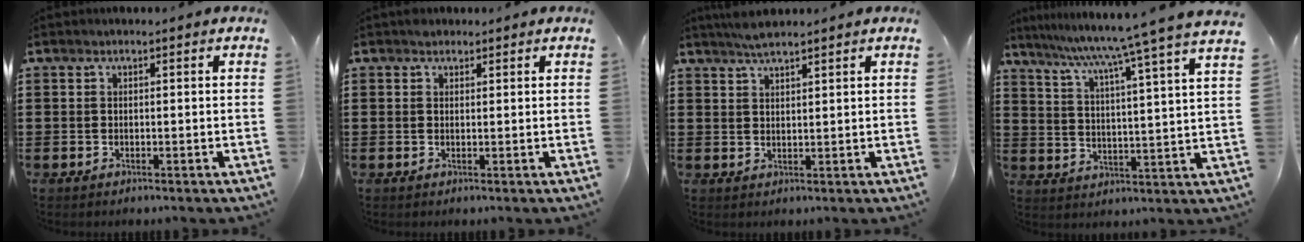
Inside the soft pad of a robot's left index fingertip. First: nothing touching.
{"total": 1.0, "force": [0.8, 0.5, 0.1], "torque": [-0.003, 0.002, 0.017]}
{"total": 2.7, "force": [2.4, 0.3, 1.2], "torque": [-0.029, 0.003, 0.046]}
{"total": 7.7, "force": [6.6, -2.0, 3.4], "torque": [-0.093, -0.054, 0.101]}